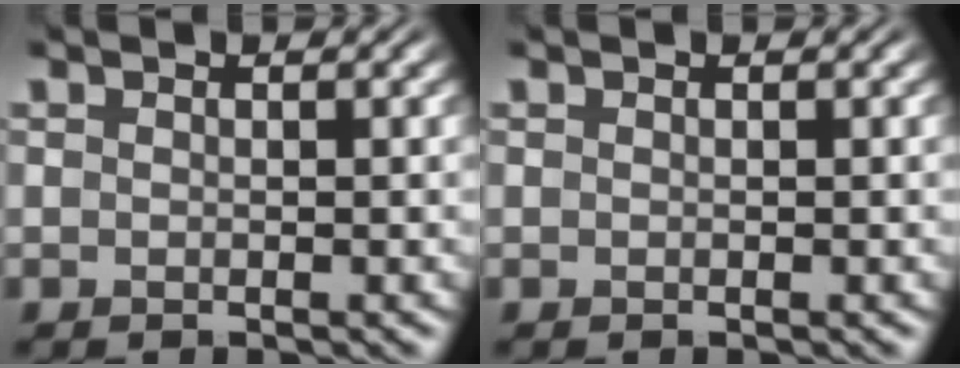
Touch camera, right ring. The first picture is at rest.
{"total": 0.0}